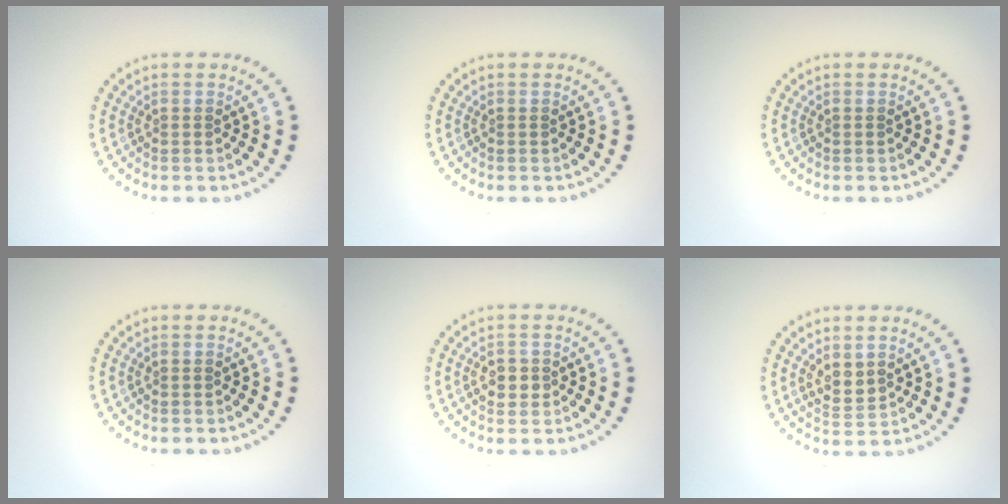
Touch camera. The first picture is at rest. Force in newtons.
{"total": 0.0}
{"total": 0.0}
{"total": 0.0}
{"total": 1.9, "press": 1.8, "slide": 0.3}
{"total": 2.1, "press": 1.6, "slide": 1.3}